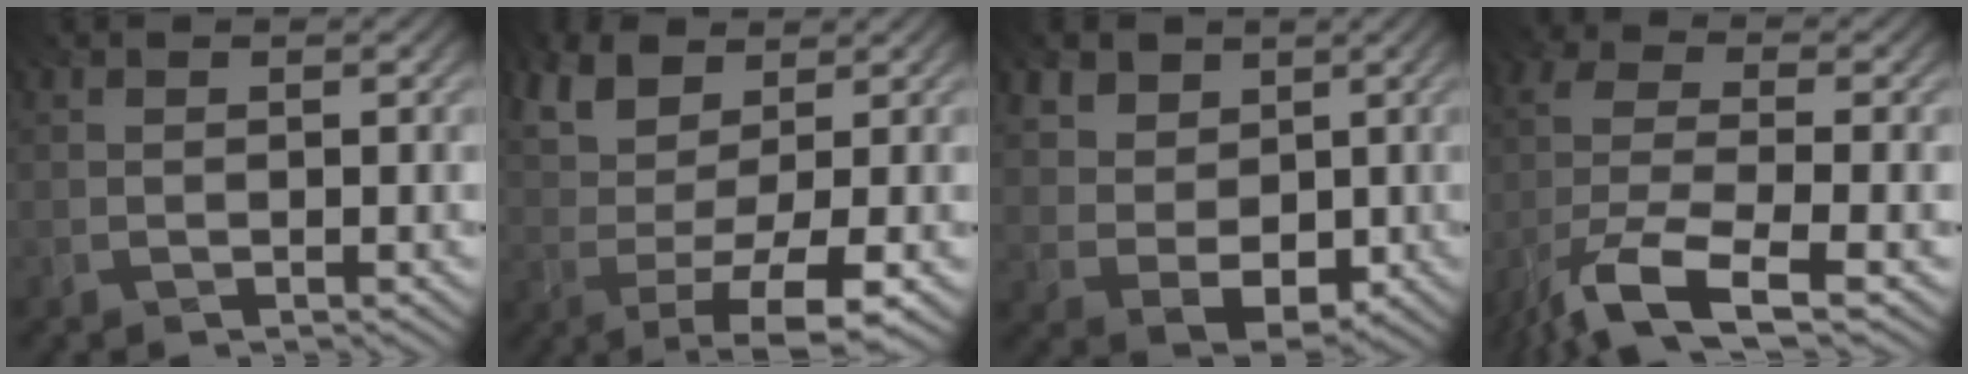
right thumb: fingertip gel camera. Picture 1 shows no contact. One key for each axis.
{"total": 8.7, "fx": 1.9, "fy": 3.6, "fz": 7.7, "tx": -0.158, "ty": 0.000, "tz": 0.027}
{"total": 6.8, "fx": 2.2, "fy": 5.4, "fz": 3.5, "tx": -0.100, "ty": -0.006, "tz": 0.041}
{"total": 10.6, "fx": -6.9, "fy": 2.5, "fz": 7.6, "tx": -0.158, "ty": -0.019, "tz": -0.144}